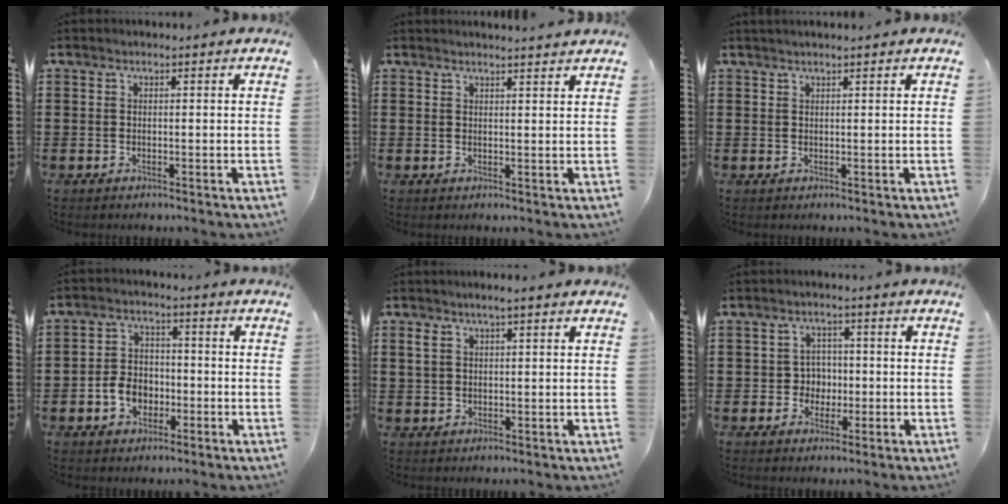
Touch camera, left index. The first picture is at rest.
{"total": 1.9, "force": [1.8, -0.3, 0.4], "torque": [-0.011, -0.002, 0.035]}
{"total": 0.9, "force": [0.8, -0.1, 0.4], "torque": [-0.008, -0.002, 0.016]}
{"total": 5.3, "force": [-2.0, 3.9, 3.0], "torque": [-0.066, 0.008, -0.039]}
{"total": 2.5, "force": [1.3, 0.8, 1.9], "torque": [-0.040, 0.004, 0.023]}
{"total": 3.5, "force": [-0.5, 3.3, 1.3], "torque": [-0.031, 0.002, -0.015]}